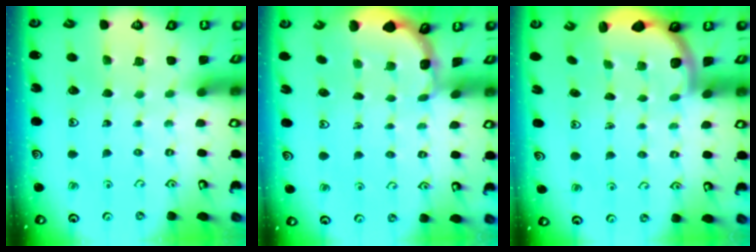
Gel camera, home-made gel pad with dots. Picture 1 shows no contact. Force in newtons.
{"total": 2.1, "press": 2.1, "slide": 0.2}
{"total": 2.5, "press": 2.4, "slide": 0.7}